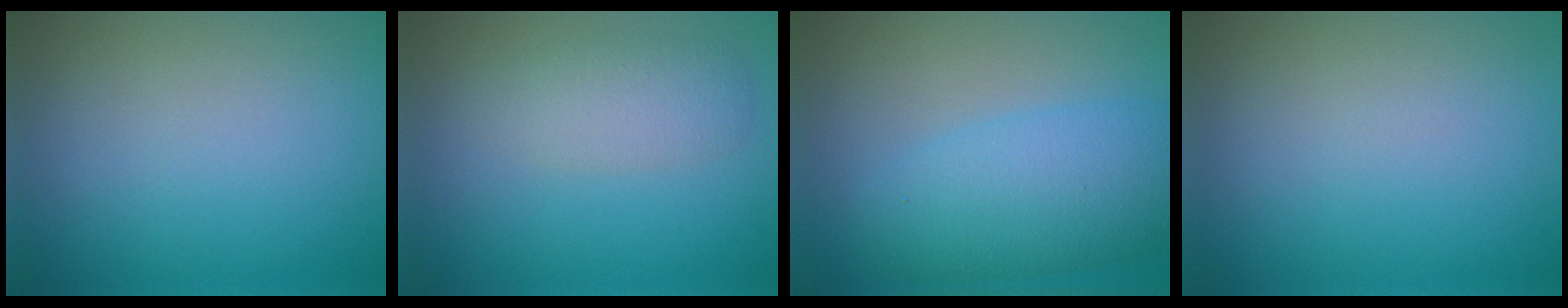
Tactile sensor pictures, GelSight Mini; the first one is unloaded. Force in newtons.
{"total": 2.8, "press": 2.8, "slide": 0.2}
{"total": 5.8, "press": 5.8, "slide": 0.2}
{"total": 0.0}